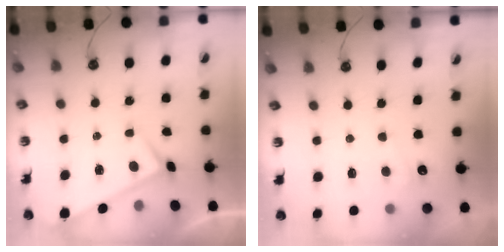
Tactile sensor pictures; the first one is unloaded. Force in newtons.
{"total": 2.1, "press": 2.0, "slide": 0.5}